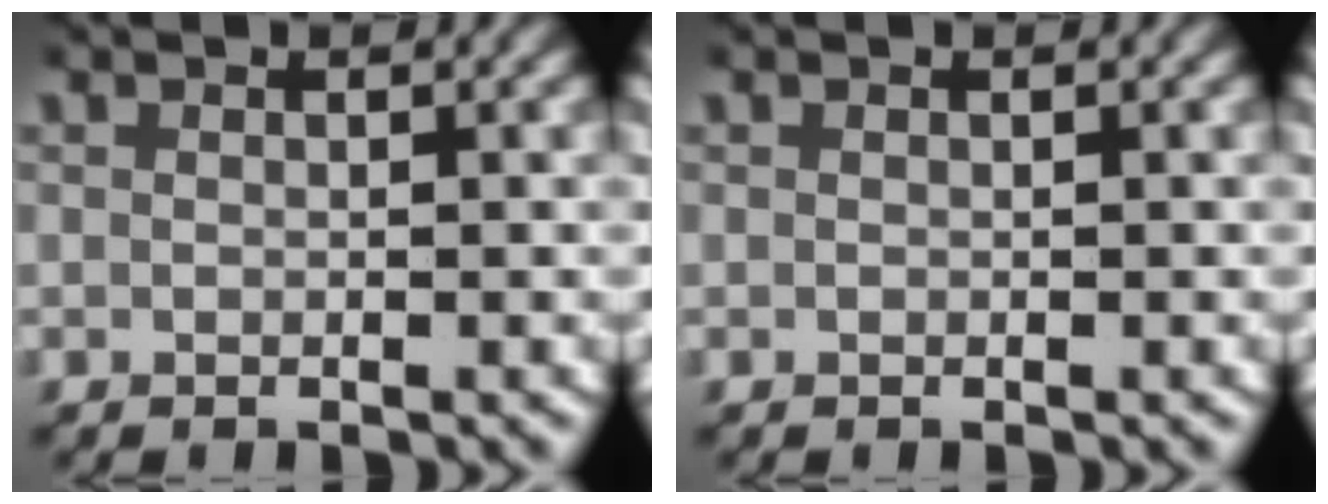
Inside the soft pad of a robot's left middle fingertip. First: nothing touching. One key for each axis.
{"total": 0.0}